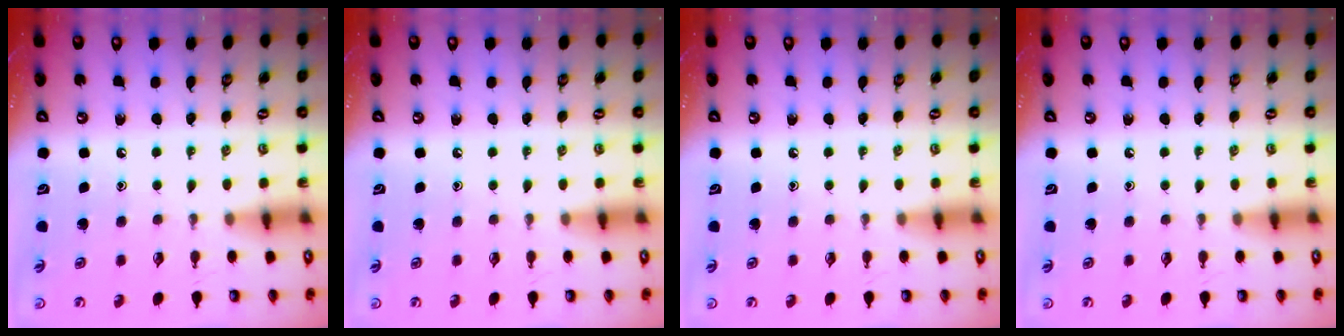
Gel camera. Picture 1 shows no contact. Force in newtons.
{"total": 0.0}
{"total": 0.0}
{"total": 0.0}